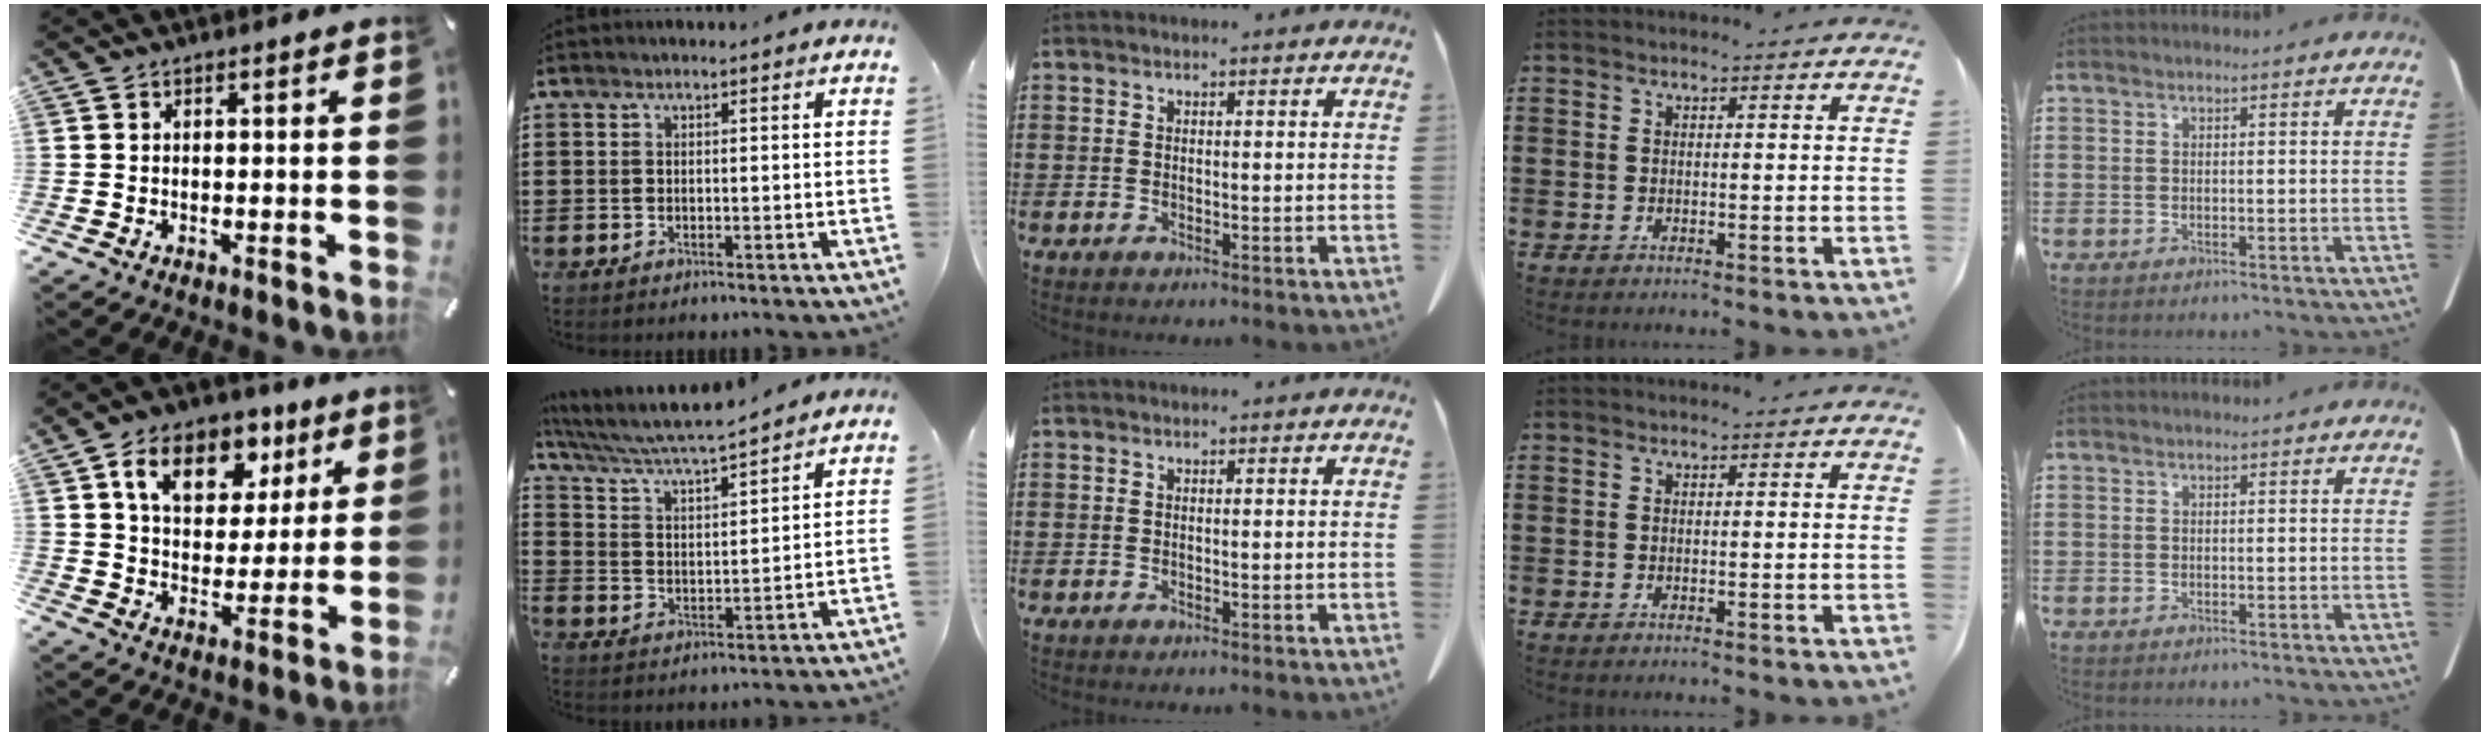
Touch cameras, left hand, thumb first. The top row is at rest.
{"thumb": {"total": 13.0, "force": [6.9, 9.0, 6.3], "torque": [-0.107, -0.022, 0.123]}, "index": {"total": 5.5, "force": [5.1, 0.0, 2.1], "torque": [-0.065, -0.033, 0.083]}}